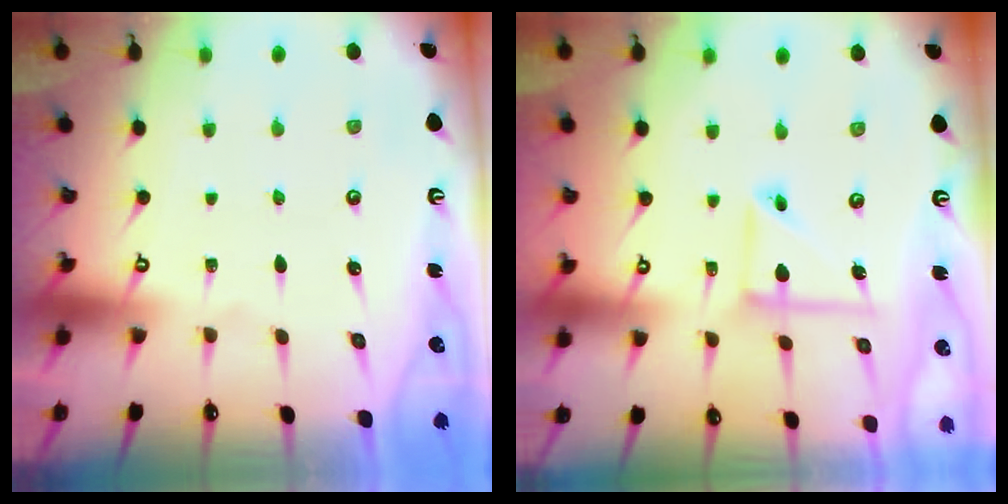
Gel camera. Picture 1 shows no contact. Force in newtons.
{"total": 8.8, "press": 8.8, "slide": 0.7}